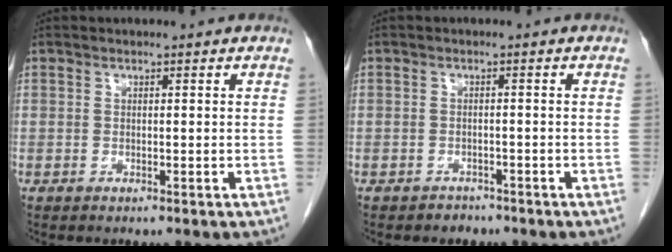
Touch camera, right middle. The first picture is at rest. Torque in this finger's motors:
{"motor_torque": [0.23, 0.10, 0.13, 0.03]}